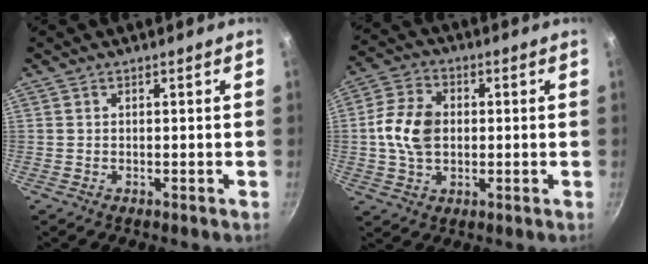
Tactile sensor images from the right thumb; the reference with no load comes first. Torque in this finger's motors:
{"motor_torque": [0.09, 0.09, 0.03, -0.03, 0.15]}